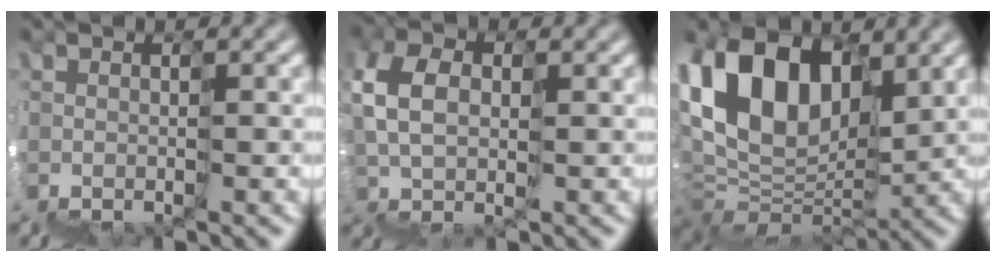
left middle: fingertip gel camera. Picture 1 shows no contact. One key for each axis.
{"total": 2.7, "fx": 1.9, "fy": 1.3, "fz": 1.4, "tx": -0.031, "ty": 0.027, "tz": 0.039}
{"total": 9.3, "fx": 6.4, "fy": 4.0, "fz": 5.4, "tx": -0.108, "ty": 0.030, "tz": 0.116}